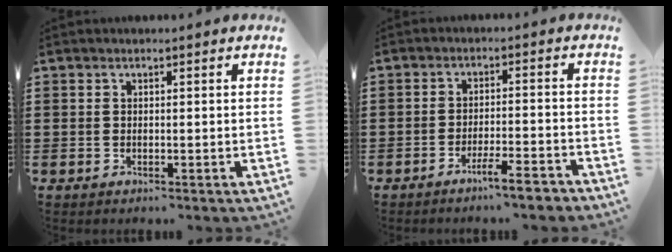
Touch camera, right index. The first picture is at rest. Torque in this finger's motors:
{"motor_torque": [2.14, 0.00, 0.01, 0.00]}